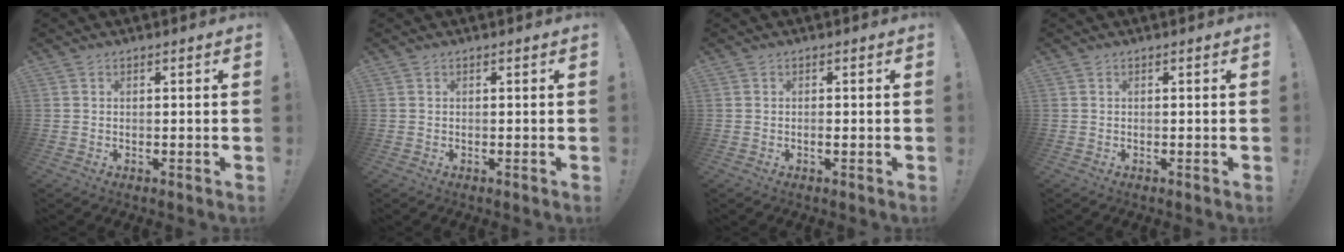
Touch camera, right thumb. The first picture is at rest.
{"total": 0.0}
{"total": 1.0, "force": [-0.5, 0.3, 0.8], "torque": [-0.008, -0.002, -0.010]}
{"total": 0.0}